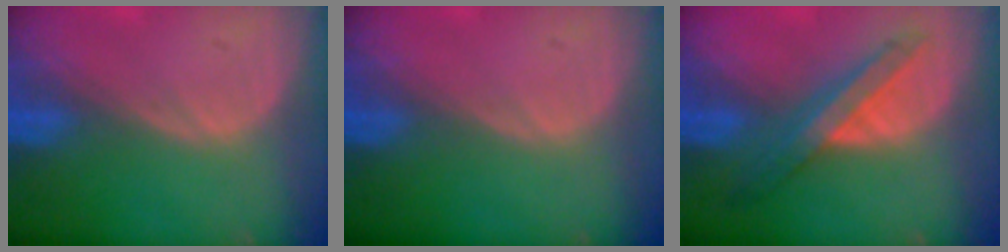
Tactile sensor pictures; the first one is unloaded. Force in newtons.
{"total": 0.0}
{"total": 7.2, "press": 6.3, "slide": 3.3}